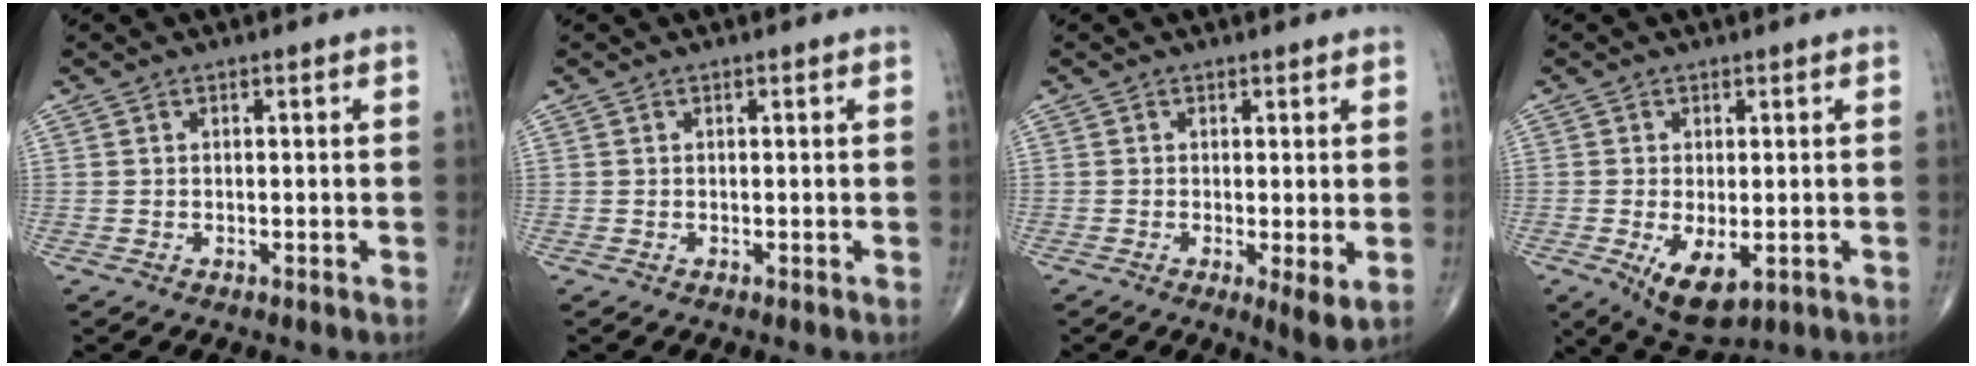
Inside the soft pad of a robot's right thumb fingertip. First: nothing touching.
{"total": 0.0}
{"total": 4.0, "force": [-0.5, 0.9, 3.9], "torque": [-0.066, -0.016, -0.011]}
{"total": 7.6, "force": [-2.1, 3.6, 6.3], "torque": [-0.102, -0.017, -0.022]}